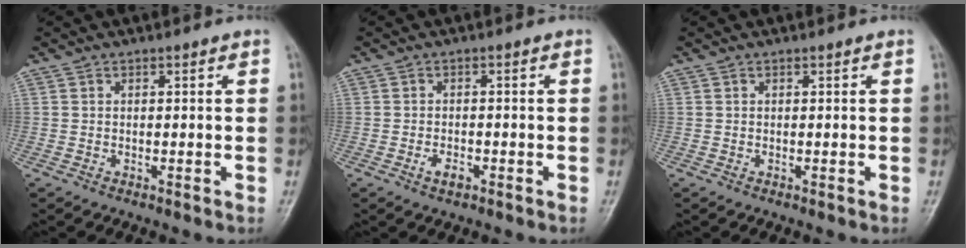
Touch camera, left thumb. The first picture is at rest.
{"total": 2.1, "force": [-1.3, 1.1, 1.3], "torque": [-0.025, 0.005, -0.021]}
{"total": 0.0}